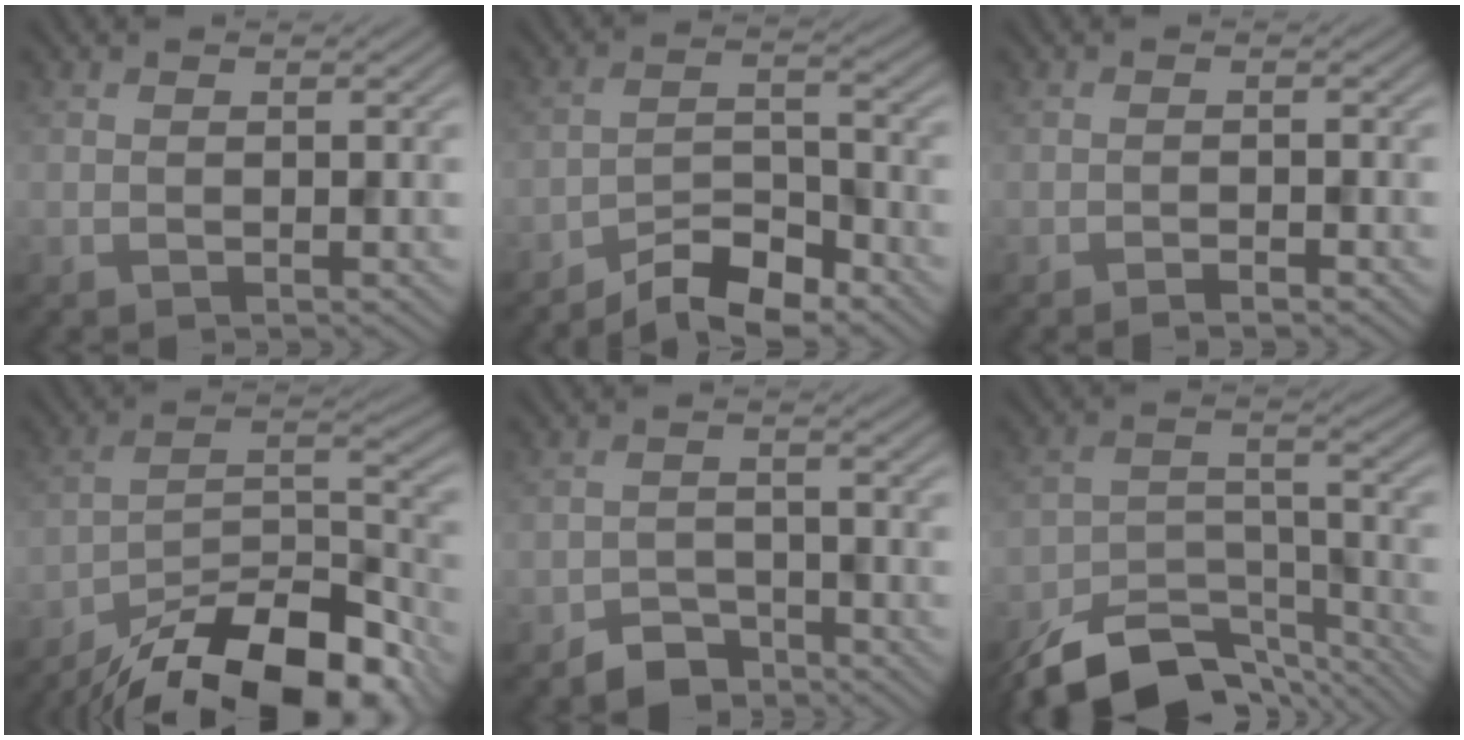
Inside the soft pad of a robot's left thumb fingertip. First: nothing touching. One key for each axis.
{"total": 6.9, "fx": -5.7, "fy": 1.9, "fz": 3.4, "tx": -0.056, "ty": 0.004, "tz": -0.111}
{"total": 1.2, "fx": -1.0, "fy": 0.2, "fz": 0.7, "tx": -0.010, "ty": 0.001, "tz": -0.017}
{"total": 16.0, "fx": -12.8, "fy": 4.8, "fz": 8.3, "tx": -0.151, "ty": -0.005, "tz": -0.209}
{"total": 3.8, "fx": -3.1, "fy": 1.9, "fz": 1.1, "tx": -0.015, "ty": 0.001, "tz": -0.061}
{"total": 12.4, "fx": -9.9, "fy": 4.8, "fz": 5.6, "tx": -0.104, "ty": -0.012, "tz": -0.170}